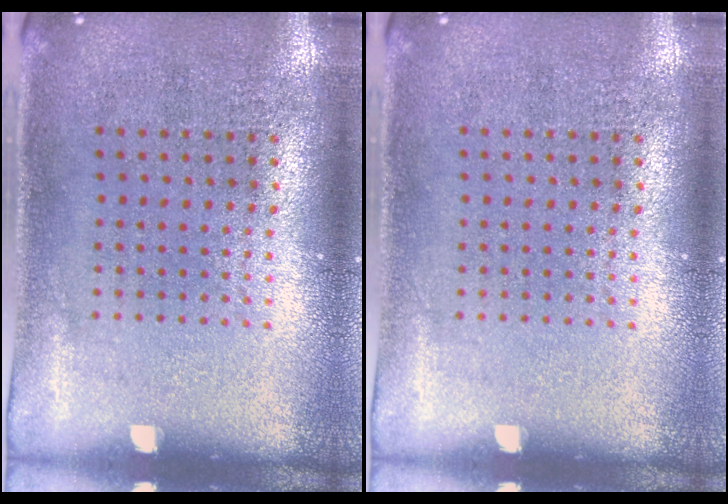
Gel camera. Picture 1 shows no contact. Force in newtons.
{"total": 0.0}